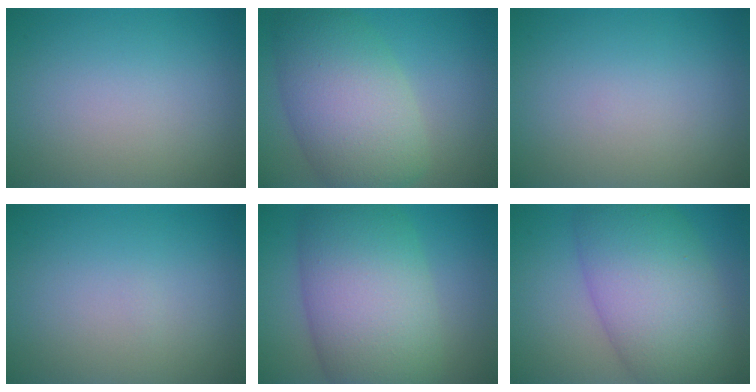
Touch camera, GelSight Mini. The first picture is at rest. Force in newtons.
{"total": 8.9, "press": 8.9, "slide": 0.5}
{"total": 0.0}
{"total": 0.0}
{"total": 11.8, "press": 11.8, "slide": 0.3}
{"total": 10.4, "press": 10.4, "slide": 0.4}